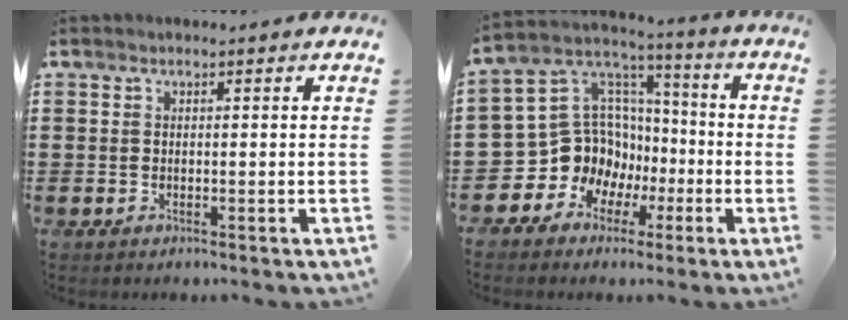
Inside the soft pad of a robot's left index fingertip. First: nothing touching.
{"total": 11.7, "force": [-3.2, 10.9, 2.9], "torque": [-0.112, -0.013, -0.047]}